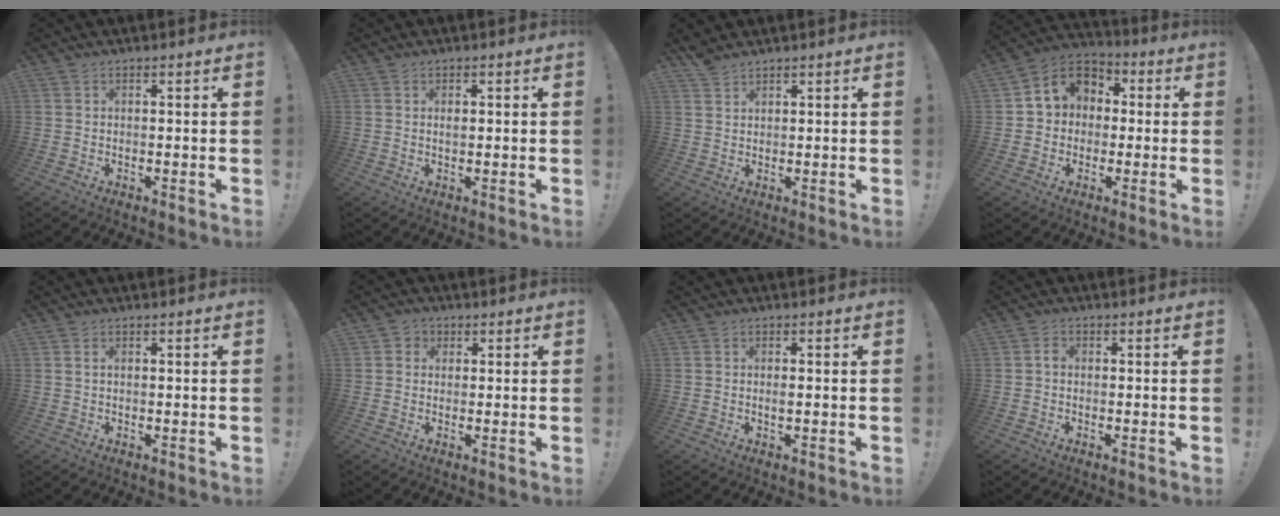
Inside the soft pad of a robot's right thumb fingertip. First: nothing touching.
{"total": 1.1, "force": [0.1, 0.9, 0.7], "torque": [-0.014, 0.004, 0.001]}
{"total": 3.1, "force": [2.8, 0.8, 1.1], "torque": [-0.018, -0.017, 0.053]}
{"total": 8.3, "force": [0.8, 7.6, 3.2], "torque": [-0.043, 0.008, 0.023]}
{"total": 1.0, "force": [0.4, 0.5, 0.8], "torque": [-0.010, 0.000, 0.006]}
{"total": 2.8, "force": [0.3, 2.7, 0.8], "torque": [-0.005, 0.001, 0.004]}
{"total": 1.3, "force": [-0.3, 0.4, 1.2], "torque": [-0.015, -0.003, -0.007]}
{"total": 1.5, "force": [-0.5, 1.1, 0.9], "torque": [-0.021, 0.009, -0.009]}